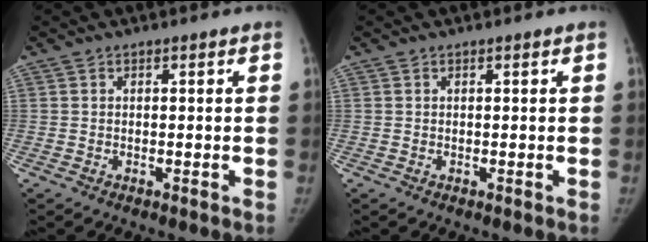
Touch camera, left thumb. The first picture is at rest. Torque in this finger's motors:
{"motor_torque": [-0.01, 0.06, 0.14, -0.32, 0.04]}